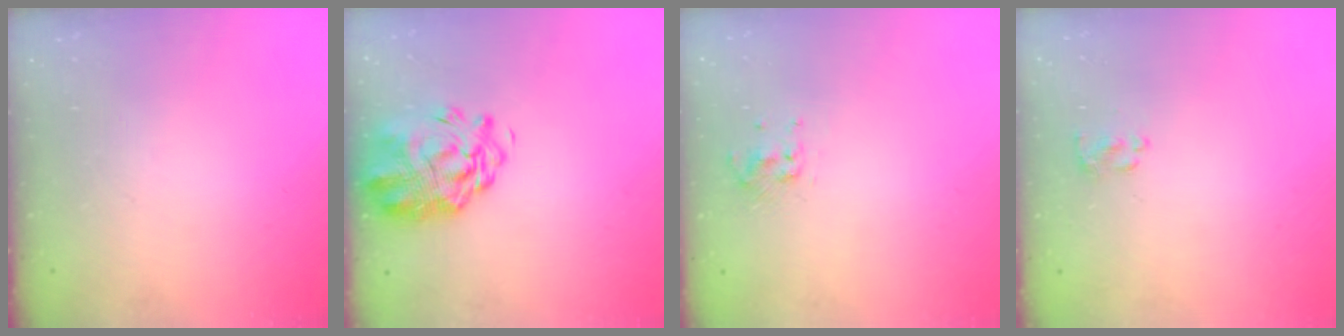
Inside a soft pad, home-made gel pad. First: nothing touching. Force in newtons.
{"total": 5.4, "press": 4.6, "slide": 2.7}
{"total": 3.4, "press": 3.3, "slide": 1.0}
{"total": 1.4, "press": 1.3, "slide": 0.6}